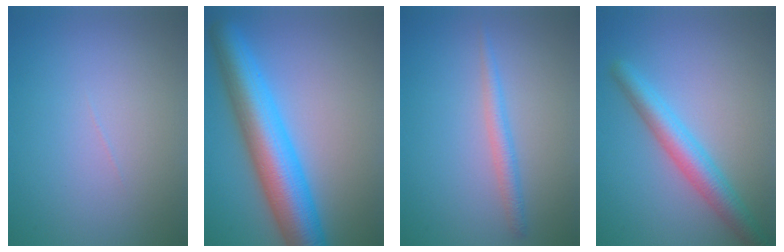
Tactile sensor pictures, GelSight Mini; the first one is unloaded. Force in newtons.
{"total": 9.5, "press": 9.5, "slide": 0.2}
{"total": 1.8, "press": 1.8, "slide": 0.0}
{"total": 4.3, "press": 4.3, "slide": 0.1}